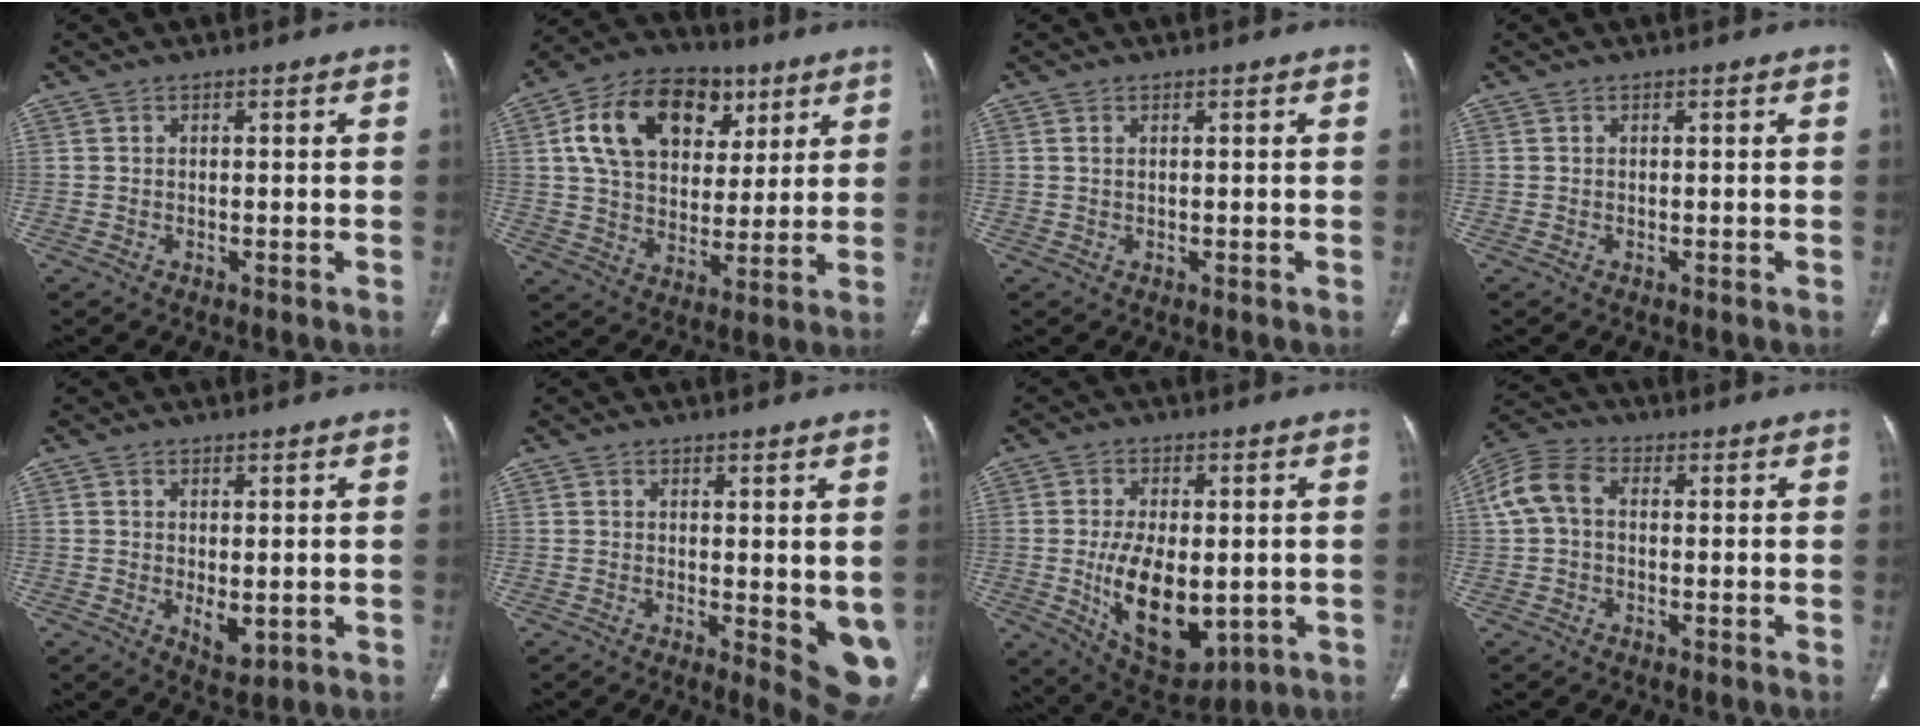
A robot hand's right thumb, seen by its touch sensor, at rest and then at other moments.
{"total": 20.2, "force": [7.4, 13.9, 12.7], "torque": [-0.195, -0.001, 0.121]}
{"total": 0.7, "force": [0.3, 0.3, 0.5], "torque": [-0.013, 0.001, 0.005]}
{"total": 0.0}
{"total": 4.4, "force": [-0.6, 2.4, 3.6], "torque": [-0.047, -0.011, 0.000]}
{"total": 7.3, "force": [-0.2, 2.4, 6.9], "torque": [-0.082, -0.018, 0.001]}
{"total": 15.4, "force": [-2.2, 8.6, 12.6], "torque": [-0.188, -0.011, -0.011]}
{"total": 7.4, "force": [0.5, 5.1, 5.4], "torque": [-0.115, 0.026, 0.001]}